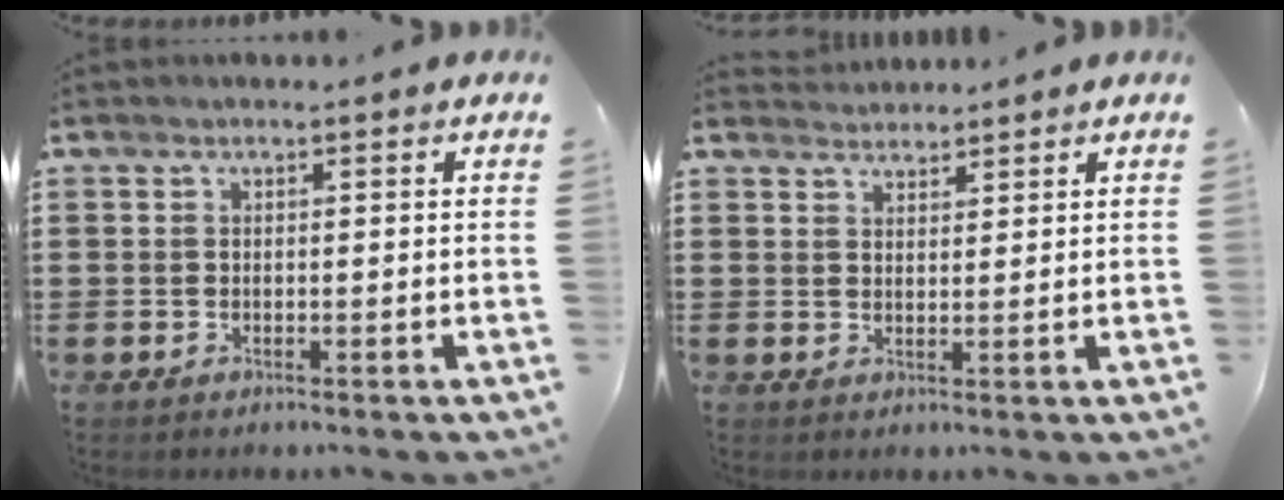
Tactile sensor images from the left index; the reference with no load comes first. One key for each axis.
{"total": 2.0, "fx": 1.9, "fy": 0.3, "fz": -0.4, "tx": 0.002, "ty": 0.000, "tz": 0.039}